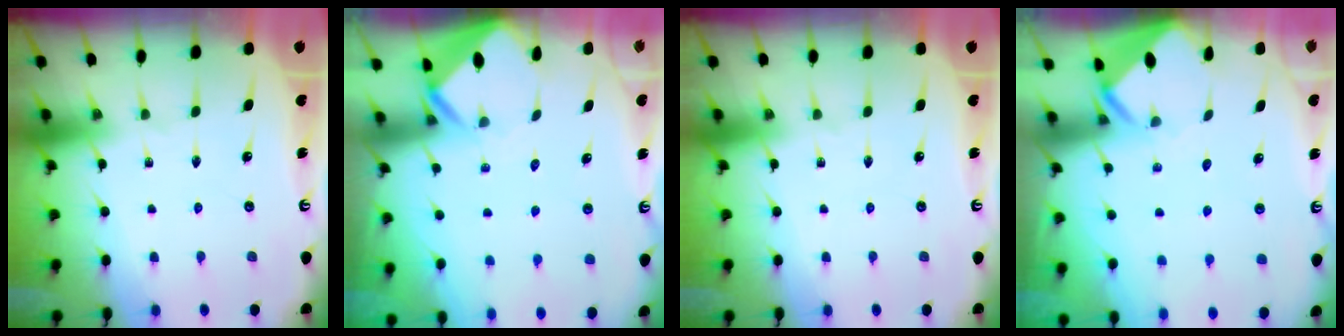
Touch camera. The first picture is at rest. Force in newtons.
{"total": 2.8, "press": 2.8, "slide": 0.2}
{"total": 0.0}
{"total": 3.6, "press": 3.6, "slide": 0.3}